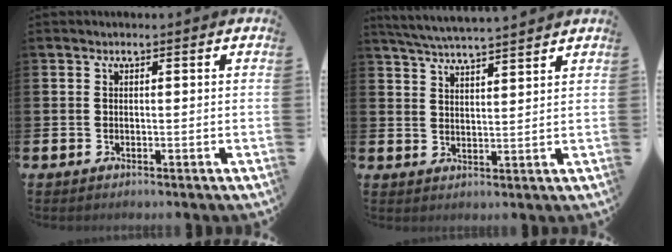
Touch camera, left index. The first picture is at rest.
{"total": 5.1, "force": [5.0, -0.2, 1.0], "torque": [-0.036, -0.025, 0.090]}